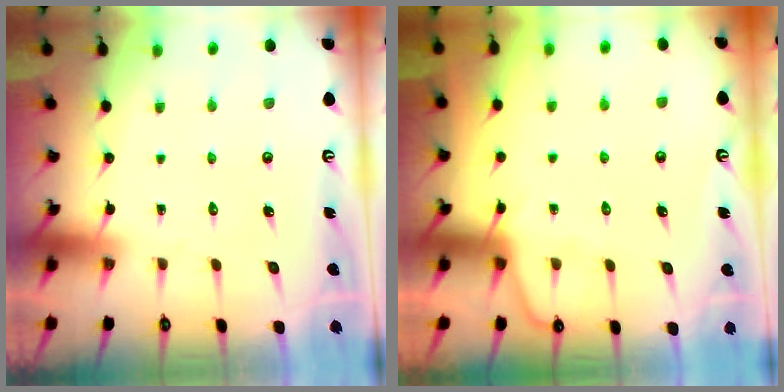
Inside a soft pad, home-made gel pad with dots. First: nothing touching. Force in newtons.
{"total": 4.1, "press": 4.1, "slide": 0.7}